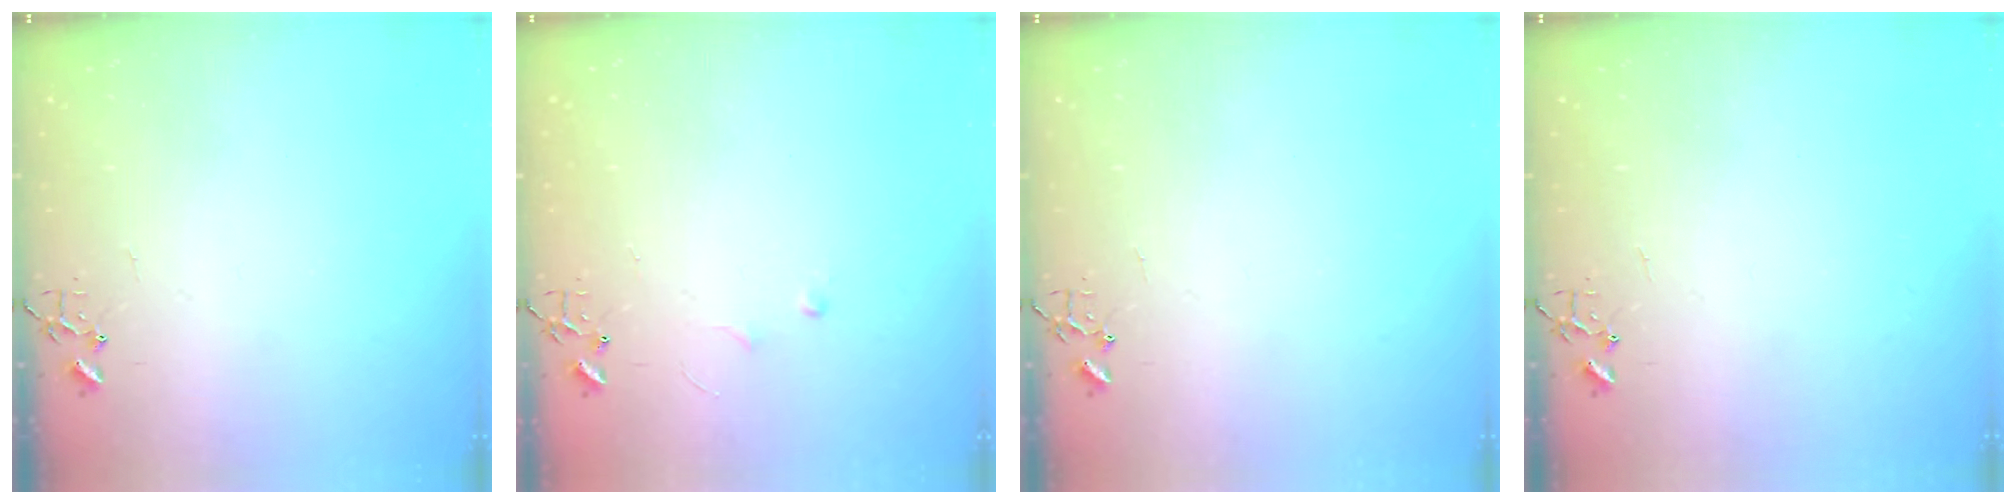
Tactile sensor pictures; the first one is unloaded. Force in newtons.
{"total": 3.4, "press": 3.4, "slide": 0.5}
{"total": 0.0}
{"total": 0.0}